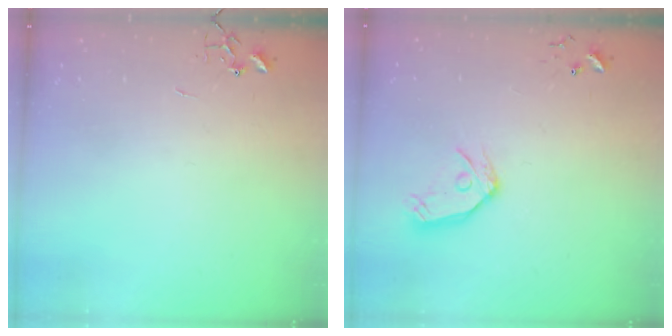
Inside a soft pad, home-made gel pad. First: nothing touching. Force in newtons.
{"total": 11.3, "press": 11.2, "slide": 1.4}